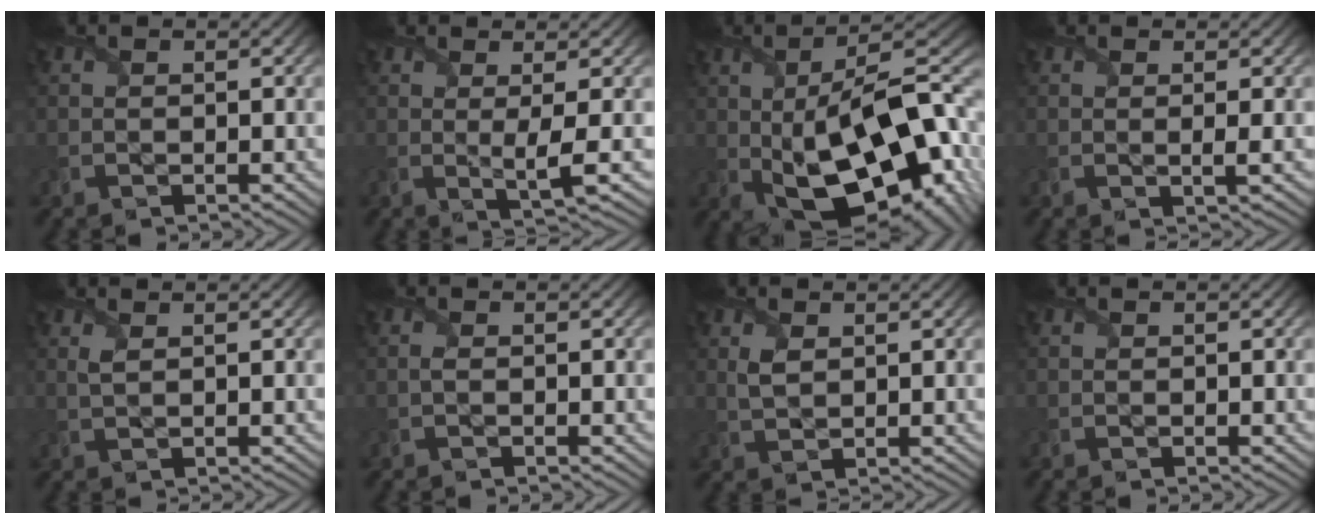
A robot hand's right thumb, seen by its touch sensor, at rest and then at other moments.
{"total": 3.5, "force": [0.4, 0.2, 3.4], "torque": [-0.071, 0.005, 0.007]}
{"total": 21.5, "force": [-1.9, 10.5, 18.7], "torque": [-0.282, -0.008, -0.030]}
{"total": 1.6, "force": [0.5, 0.1, 1.5], "torque": [-0.032, 0.007, 0.003]}
{"total": 1.2, "force": [0.7, 0.3, 1.0], "torque": [-0.029, 0.001, 0.015]}
{"total": 0.5, "force": [-0.2, 0.0, 0.5], "torque": [-0.016, 0.001, -0.003]}
{"total": 2.3, "force": [0.9, 1.3, 1.7], "torque": [-0.045, -0.002, 0.022]}
{"total": 0.0}